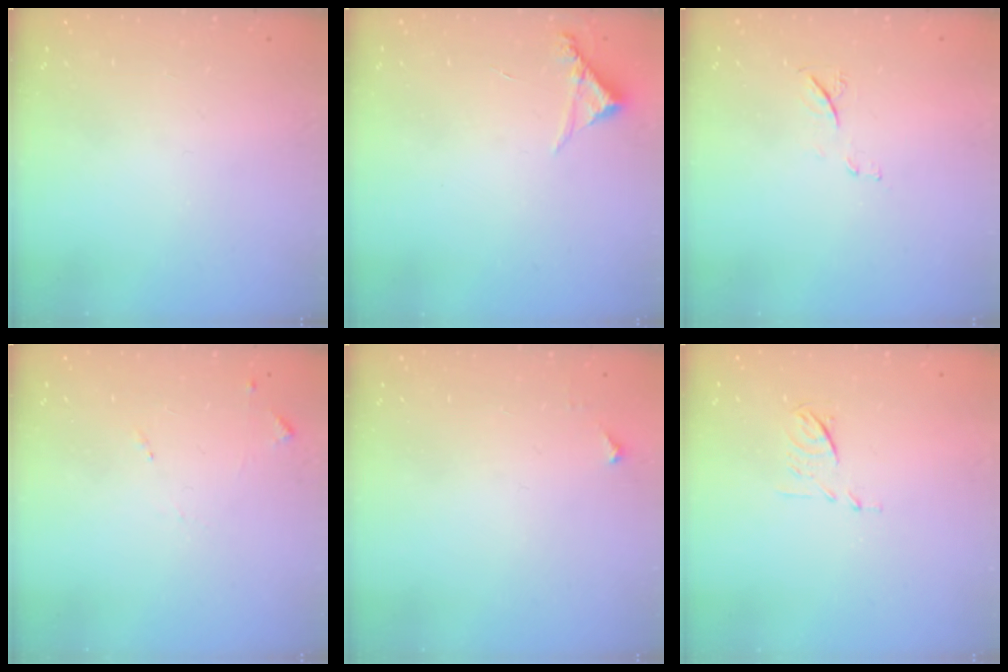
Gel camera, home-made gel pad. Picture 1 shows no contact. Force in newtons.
{"total": 4.5, "press": 4.5, "slide": 0.3}
{"total": 5.6, "press": 5.6, "slide": 0.7}
{"total": 6.7, "press": 6.6, "slide": 0.6}
{"total": 3.4, "press": 3.3, "slide": 0.5}
{"total": 6.3, "press": 6.2, "slide": 1.0}